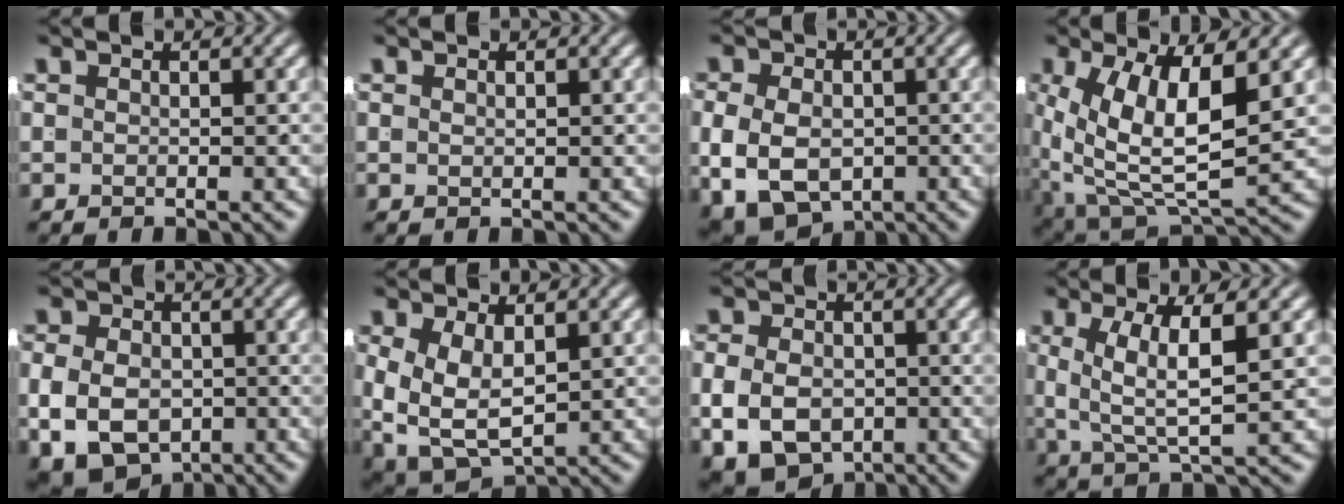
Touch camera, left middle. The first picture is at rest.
{"total": 0.7, "force": [0.2, -0.7, 0.0], "torque": [0.007, -0.003, 0.007]}
{"total": 8.9, "force": [-2.6, 7.1, 4.6], "torque": [-0.105, -0.043, -0.026]}
{"total": 10.3, "force": [-0.9, 6.2, 8.2], "torque": [-0.156, -0.050, 0.012]}
{"total": 9.0, "force": [-3.0, 7.2, 4.5], "torque": [-0.098, -0.042, -0.035]}
{"total": 7.7, "force": [-1.8, 6.0, 4.6], "torque": [-0.119, -0.057, -0.001]}
{"total": 8.2, "force": [-3.0, 6.4, 4.1], "torque": [-0.083, -0.038, -0.035]}
{"total": 4.7, "force": [0.5, 1.2, 4.5], "torque": [-0.077, -0.015, 0.023]}